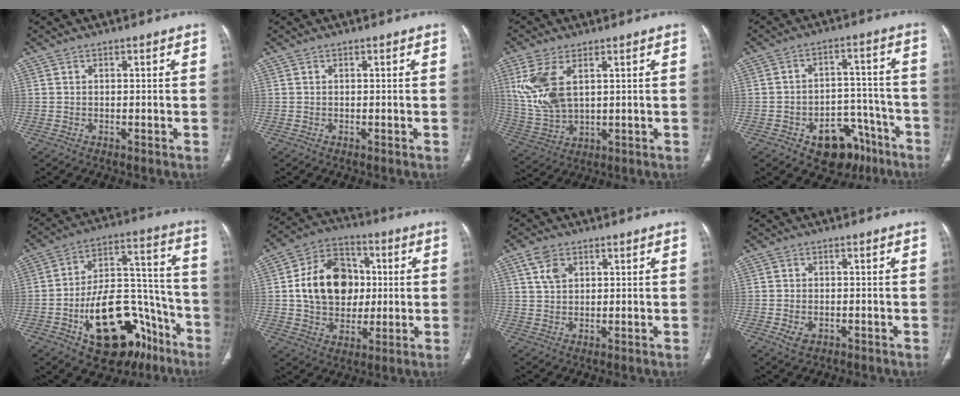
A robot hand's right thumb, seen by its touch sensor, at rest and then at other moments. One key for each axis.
{"total": 0.0}
{"total": 11.2, "fx": 3.8, "fy": 5.8, "fz": 8.8, "tx": -0.199, "ty": -0.010, "tz": 0.088}
{"total": 13.1, "fx": -7.8, "fy": 8.2, "fz": 6.6, "tx": -0.045, "ty": 0.073, "tz": -0.104}
{"total": 25.1, "fx": -11.7, "fy": 14.0, "fz": 17.3, "tx": -0.239, "ty": 0.086, "tz": -0.166}
{"total": 17.0, "fx": 1.5, "fy": 13.1, "fz": 10.8, "tx": -0.143, "ty": 0.016, "tz": 0.027}
{"total": 4.4, "fx": 2.1, "fy": 2.9, "fz": 2.7, "tx": -0.043, "ty": -0.004, "tz": 0.045}
{"total": 2.9, "fx": -1.1, "fy": 2.0, "fz": 1.8, "tx": -0.032, "ty": 0.003, "tz": -0.011}